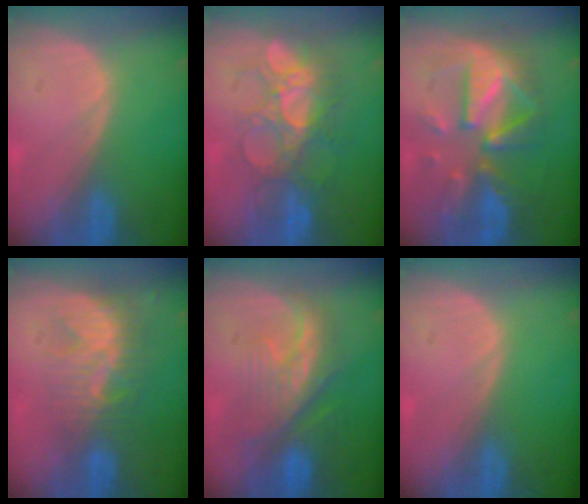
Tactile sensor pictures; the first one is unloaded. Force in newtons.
{"total": 8.5, "press": 8.3, "slide": 1.8}
{"total": 10.6, "press": 10.6, "slide": 0.9}
{"total": 8.9, "press": 7.6, "slide": 4.6}
{"total": 9.2, "press": 8.7, "slide": 3.2}
{"total": 0.0}